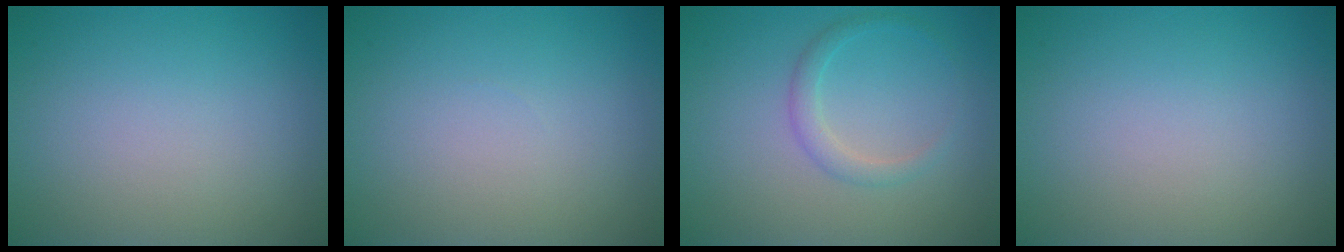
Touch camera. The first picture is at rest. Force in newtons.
{"total": 0.0}
{"total": 1.6, "press": 1.6, "slide": 0.1}
{"total": 0.0}